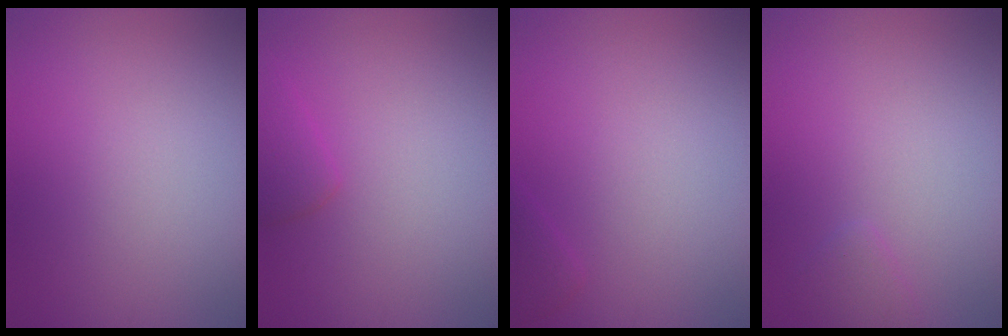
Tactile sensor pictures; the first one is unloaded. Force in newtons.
{"total": 1.7, "press": 1.7, "slide": 0.1}
{"total": 0.9, "press": 0.9, "slide": 0.1}
{"total": 0.9, "press": 0.9, "slide": 0.1}